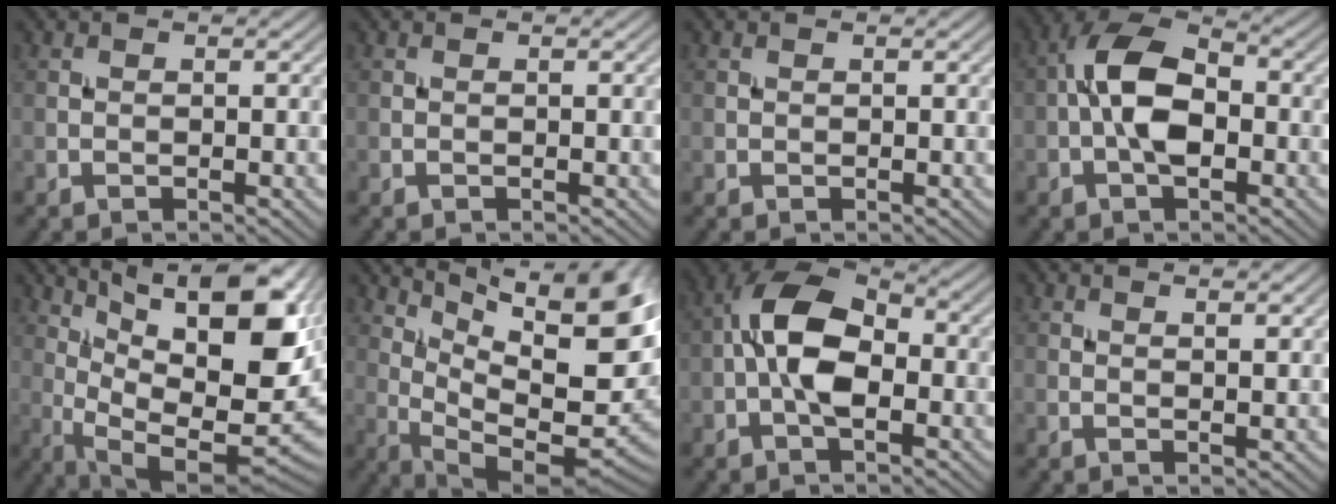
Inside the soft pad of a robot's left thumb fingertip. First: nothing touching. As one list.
[{"total": 0.0}, {"total": 0.7, "force": [0.3, 0.6, 0.0], "torque": [0.001, -0.003, 0.007]}, {"total": 8.6, "force": [-1.1, 4.5, 7.3], "torque": [-0.142, 0.017, -0.033]}, {"total": 17.4, "force": [6.4, 6.1, 15.0], "torque": [-0.233, 0.005, 0.117]}, {"total": 15.8, "force": [5.2, 5.6, 13.8], "torque": [-0.217, 0.005, 0.107]}, {"total": 9.2, "force": [-1.1, 4.9, 7.7], "torque": [-0.147, 0.019, -0.034]}, {"total": 2.0, "force": [1.5, 0.3, 1.4], "torque": [-0.021, -0.004, 0.026]}]